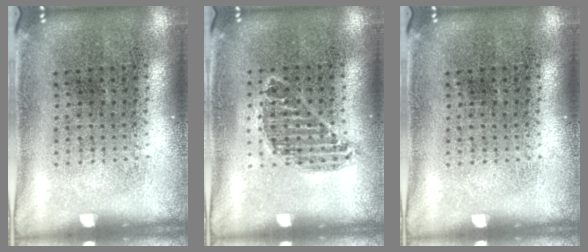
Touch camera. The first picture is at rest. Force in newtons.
{"total": 0.7, "press": 0.7, "slide": 0.2}
{"total": 0.0}